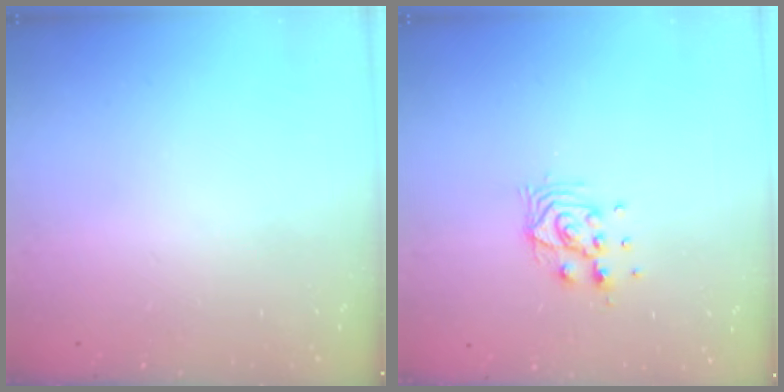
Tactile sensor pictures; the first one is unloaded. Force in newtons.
{"total": 8.4, "press": 8.4, "slide": 0.6}